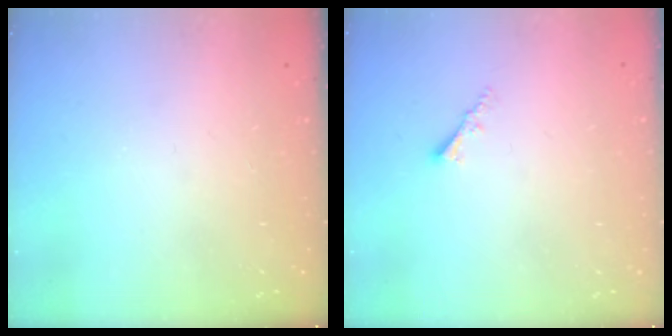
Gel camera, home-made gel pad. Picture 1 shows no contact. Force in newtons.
{"total": 1.9, "press": 1.9, "slide": 0.4}